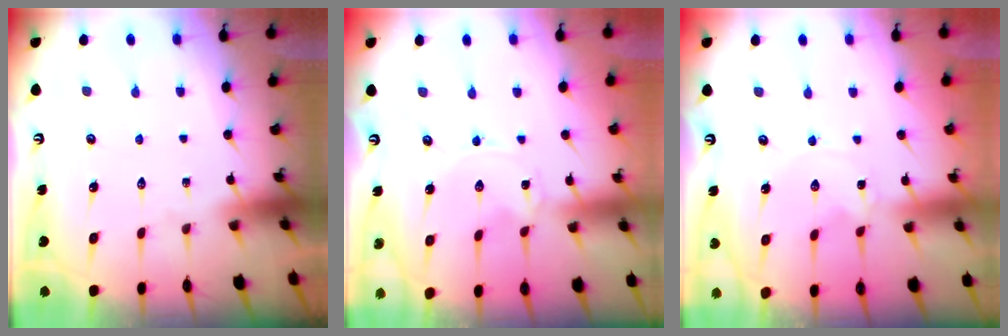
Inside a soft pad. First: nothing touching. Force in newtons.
{"total": 0.0}
{"total": 0.0}